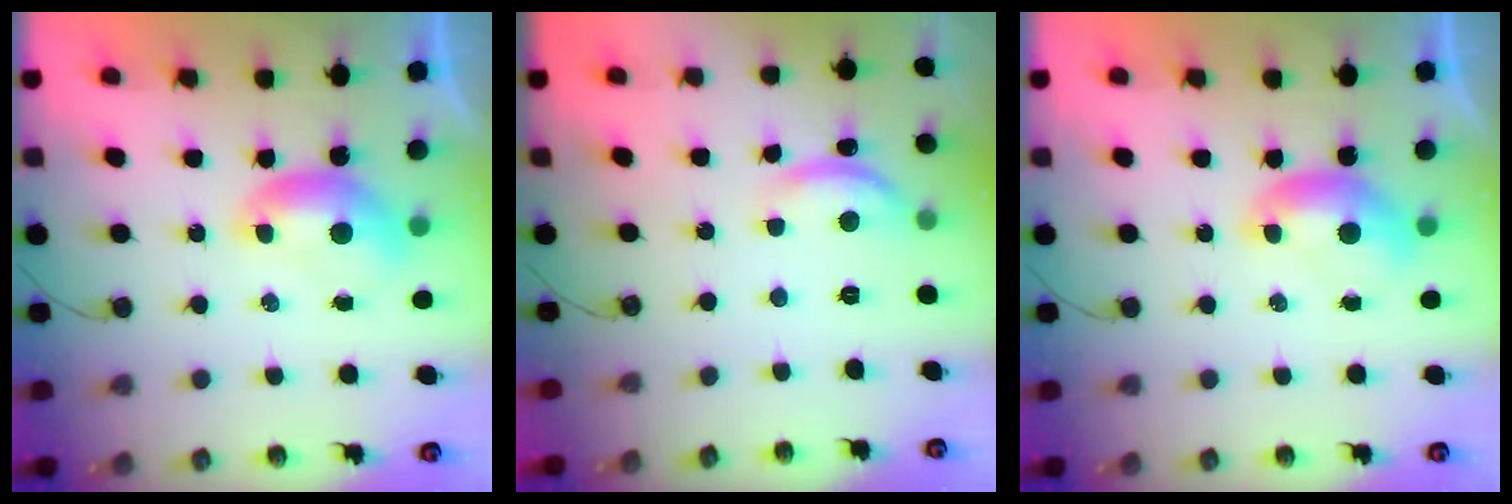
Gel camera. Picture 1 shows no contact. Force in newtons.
{"total": 3.4, "press": 3.4, "slide": 0.4}
{"total": 0.0}